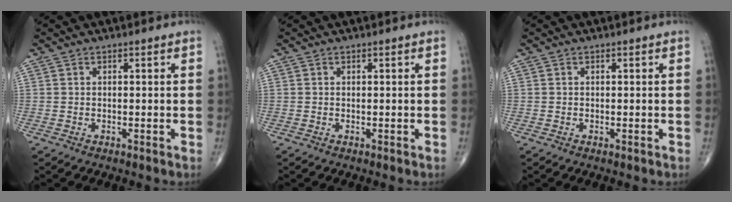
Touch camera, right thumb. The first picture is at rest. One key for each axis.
{"total": 0.0}
{"total": 0.0}